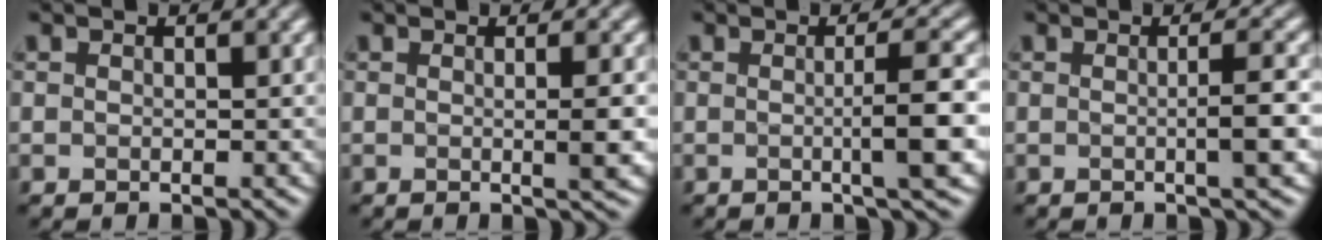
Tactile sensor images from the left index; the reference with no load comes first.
{"total": 2.0, "force": [-0.2, 0.2, 2.0], "torque": [-0.045, 0.002, 0.003]}
{"total": 4.4, "force": [-1.7, 0.1, 4.0], "torque": [-0.075, 0.003, 0.000]}
{"total": 3.1, "force": [-1.5, 0.1, 2.7], "torque": [-0.050, 0.002, -0.002]}